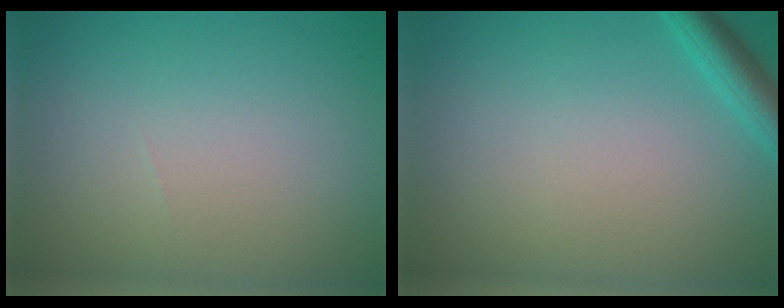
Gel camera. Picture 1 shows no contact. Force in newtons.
{"total": 2.4, "press": 2.4, "slide": 0.2}